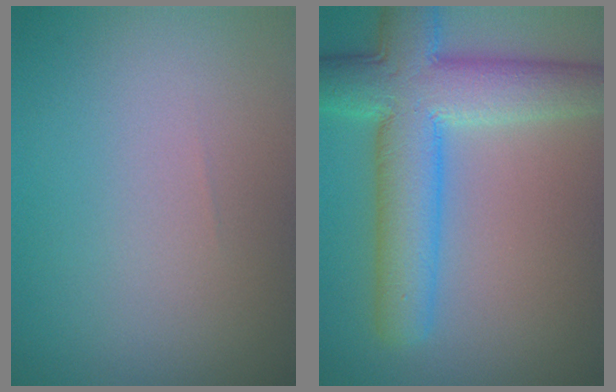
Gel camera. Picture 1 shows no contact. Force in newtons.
{"total": 8.8, "press": 8.8, "slide": 0.3}